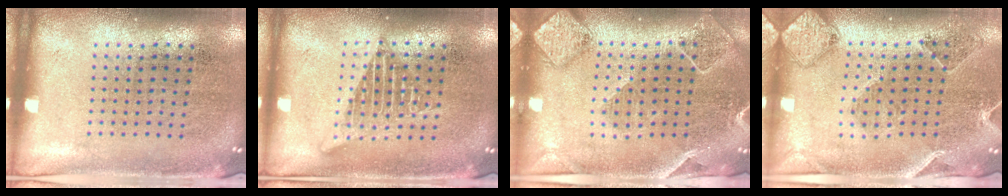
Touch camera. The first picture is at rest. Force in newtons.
{"total": 2.6, "press": 2.5, "slide": 0.3}
{"total": 2.1, "press": 1.9, "slide": 0.7}
{"total": 0.6, "press": 0.5, "slide": 0.3}